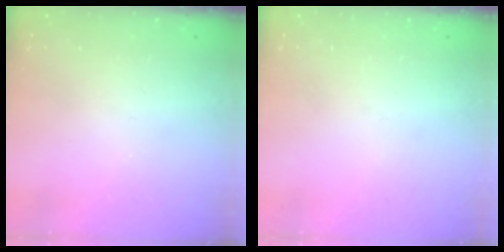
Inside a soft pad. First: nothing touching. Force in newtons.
{"total": 0.0}